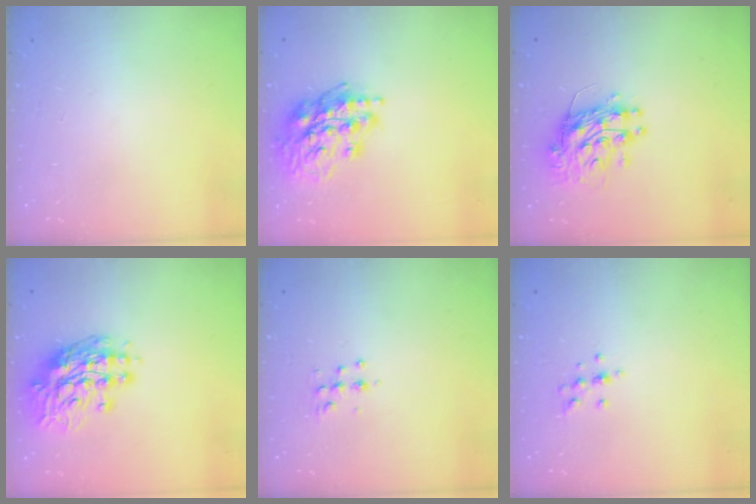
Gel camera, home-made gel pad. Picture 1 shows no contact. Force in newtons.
{"total": 17.5, "press": 17.4, "slide": 1.8}
{"total": 12.9, "press": 12.9, "slide": 1.1}
{"total": 14.9, "press": 14.8, "slide": 1.5}
{"total": 5.4, "press": 5.3, "slide": 0.7}
{"total": 6.0, "press": 5.6, "slide": 2.0}